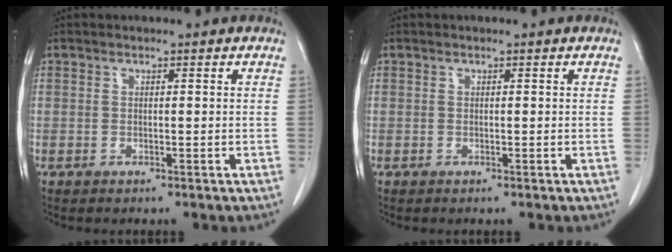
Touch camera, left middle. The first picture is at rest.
{"total": 0.0}